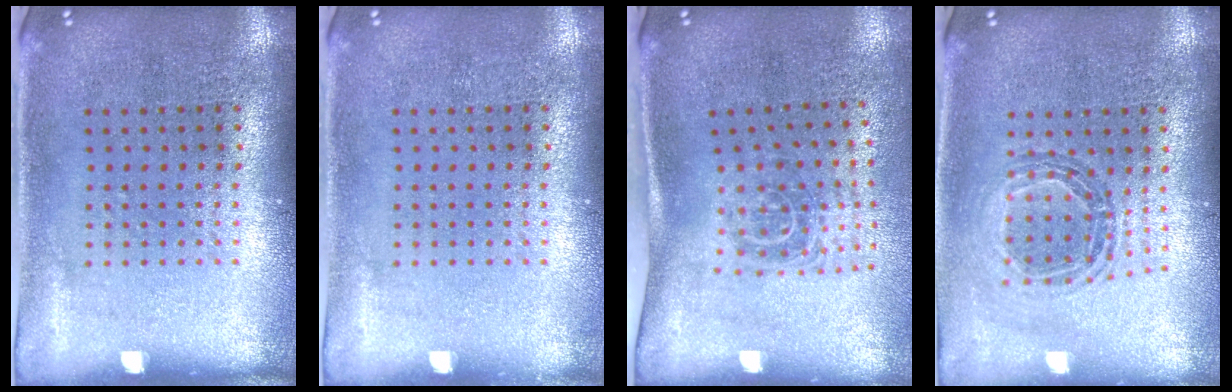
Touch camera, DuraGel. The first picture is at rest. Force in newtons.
{"total": 0.0}
{"total": 1.7, "press": 1.2, "slide": 1.3}
{"total": 0.9, "press": 0.9, "slide": 0.1}